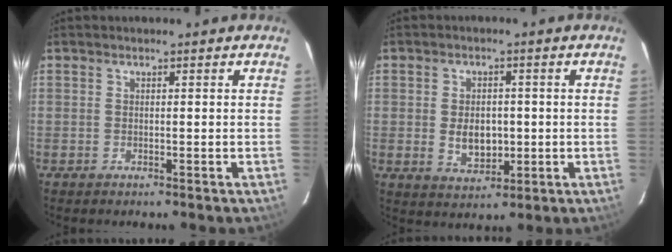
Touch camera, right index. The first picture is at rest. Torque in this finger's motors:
{"motor_torque": [0.19, -0.05, 0.32, 0.03]}